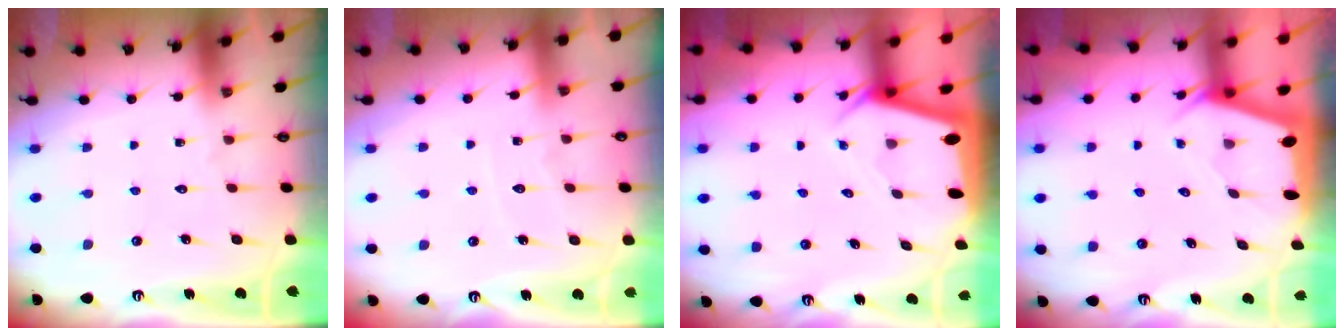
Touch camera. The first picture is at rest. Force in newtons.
{"total": 5.7, "press": 5.6, "slide": 0.6}
{"total": 3.2, "press": 3.2, "slide": 0.2}
{"total": 1.9, "press": 1.9, "slide": 0.3}